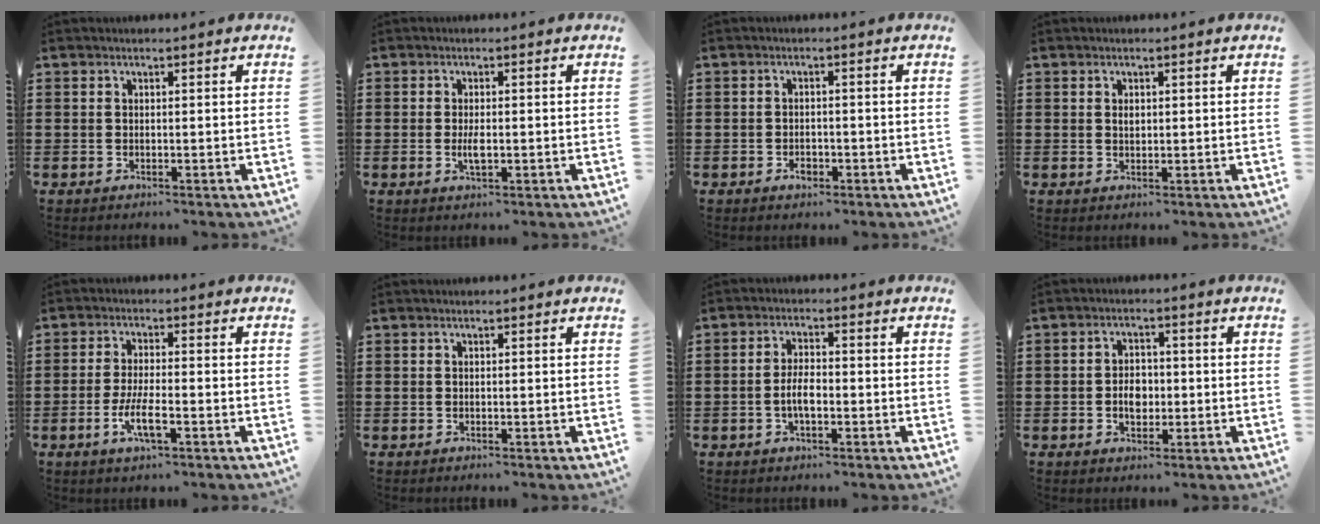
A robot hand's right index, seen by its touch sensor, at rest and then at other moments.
{"total": 2.7, "force": [-0.4, 0.9, 2.5], "torque": [-0.054, -0.004, -0.009]}
{"total": 1.9, "force": [-1.0, 1.1, 1.2], "torque": [-0.025, 0.000, -0.019]}
{"total": 1.2, "force": [0.3, 0.7, 0.9], "torque": [-0.019, 0.004, 0.006]}
{"total": 5.2, "force": [-2.1, 1.2, 4.6], "torque": [-0.097, -0.008, -0.043]}
{"total": 0.0}
{"total": 4.1, "force": [-1.1, 1.5, 3.7], "torque": [-0.080, -0.003, -0.023]}
{"total": 3.7, "force": [-0.6, 2.6, 2.5], "torque": [-0.037, -0.001, -0.017]}